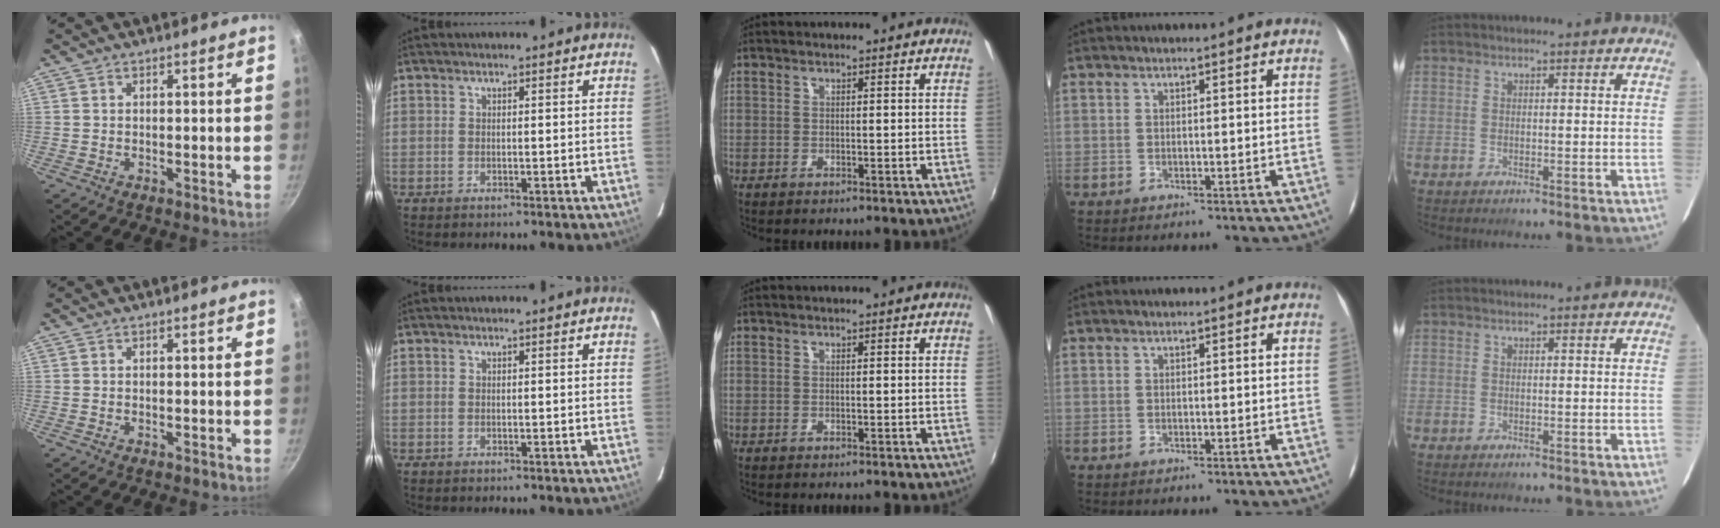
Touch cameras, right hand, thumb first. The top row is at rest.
{}